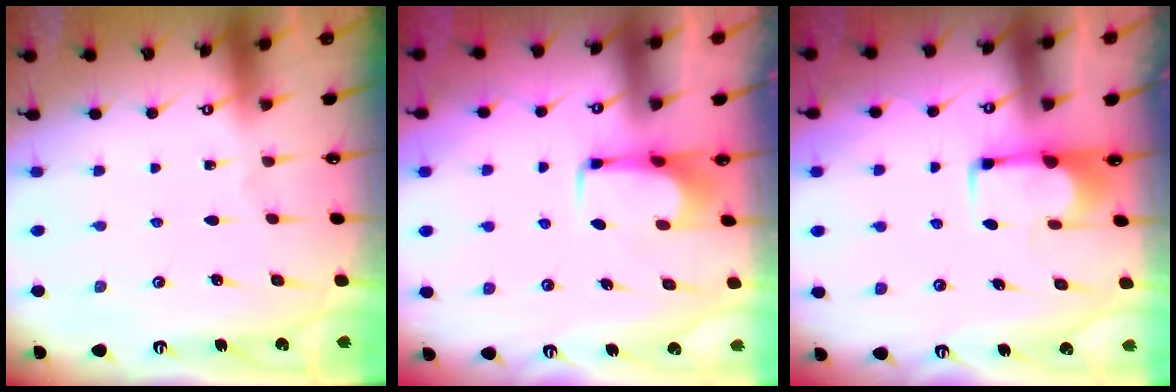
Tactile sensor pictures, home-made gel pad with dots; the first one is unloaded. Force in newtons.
{"total": 1.7, "press": 1.6, "slide": 0.4}
{"total": 1.1, "press": 1.1, "slide": 0.0}